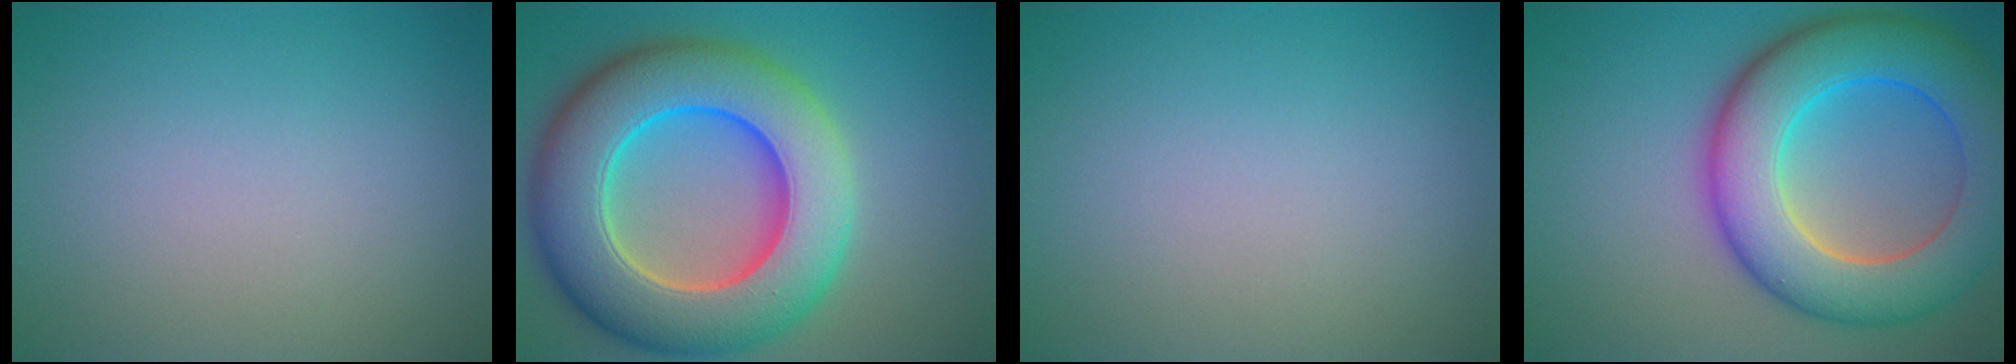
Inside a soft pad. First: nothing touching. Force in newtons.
{"total": 13.2, "press": 13.1, "slide": 2.1}
{"total": 0.0}
{"total": 10.8, "press": 10.8, "slide": 0.3}